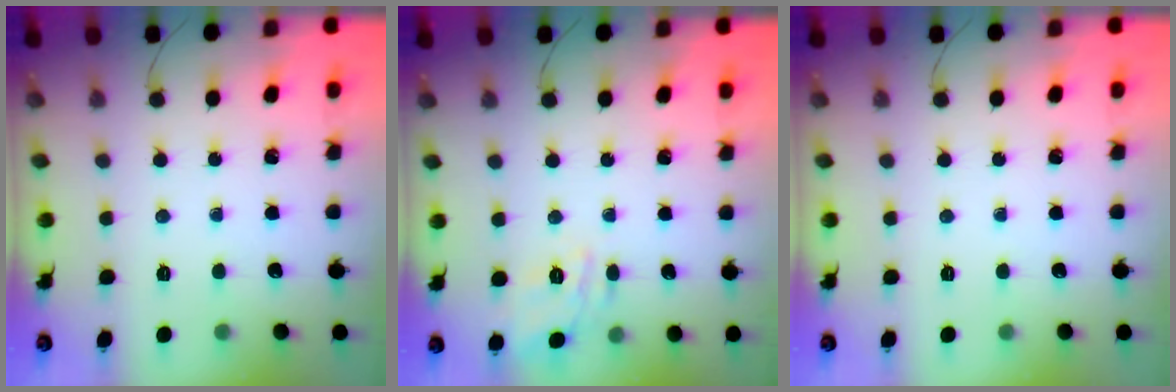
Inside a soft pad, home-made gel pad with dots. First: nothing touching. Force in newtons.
{"total": 7.0, "press": 6.9, "slide": 1.0}
{"total": 0.0}